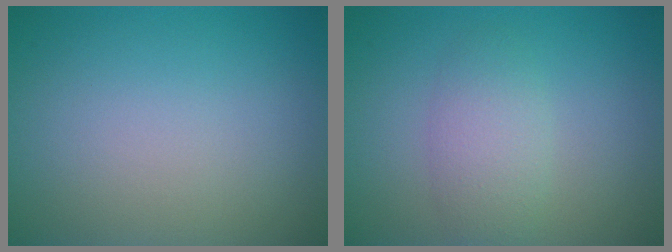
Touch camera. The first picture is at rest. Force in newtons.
{"total": 2.8, "press": 2.8, "slide": 0.2}